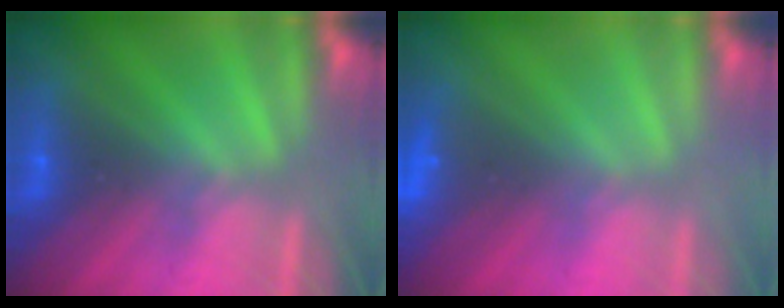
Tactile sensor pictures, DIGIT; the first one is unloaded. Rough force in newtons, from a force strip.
{"total": 2.3}